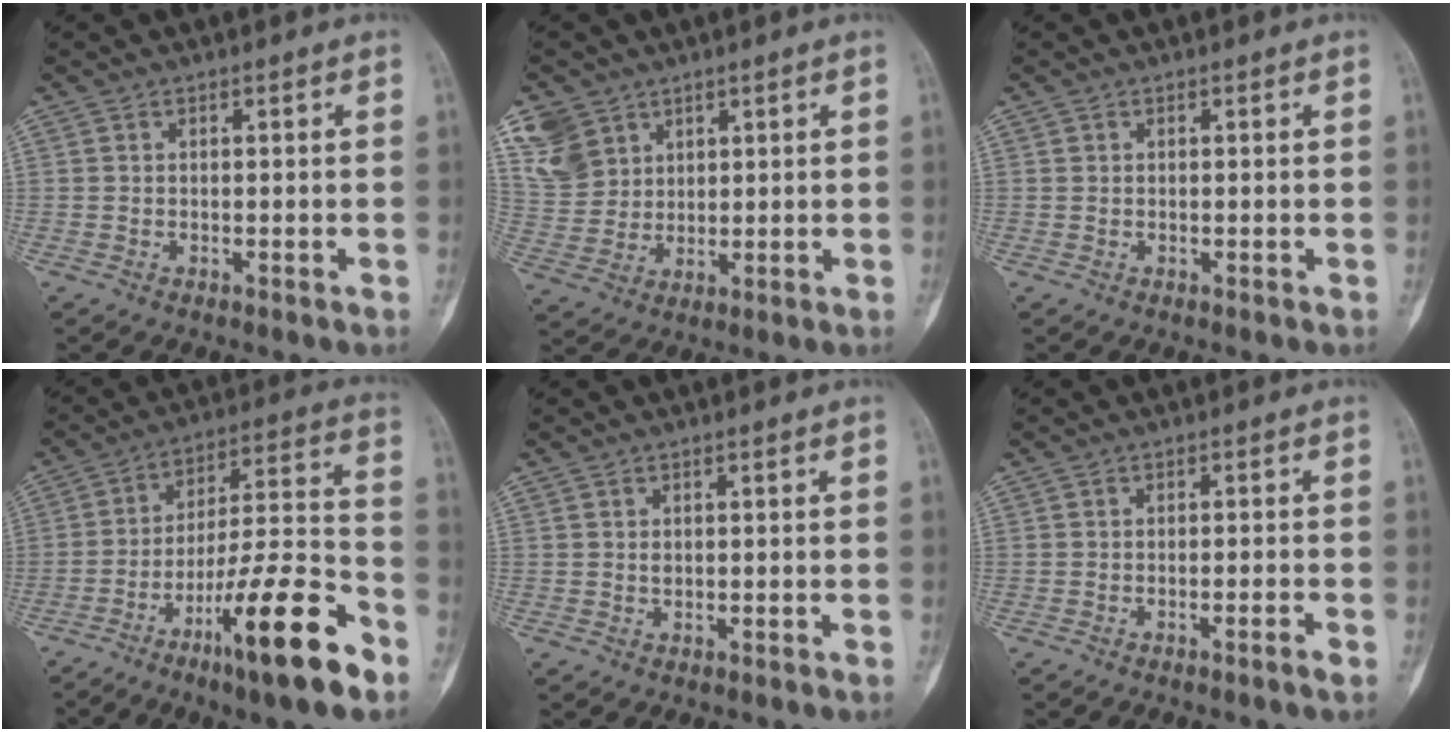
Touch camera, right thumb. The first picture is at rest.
{"total": 8.9, "force": [5.2, 6.7, 2.7], "torque": [-0.039, -0.022, 0.120]}
{"total": 0.0}
{"total": 20.1, "force": [-10.9, 3.2, 16.6], "torque": [-0.287, 0.059, -0.177]}
{"total": 0.8, "force": [0.2, 0.6, 0.5], "torque": [-0.007, 0.000, 0.006]}
{"total": 1.8, "force": [-1.1, -0.2, 1.4], "torque": [-0.030, 0.004, -0.020]}